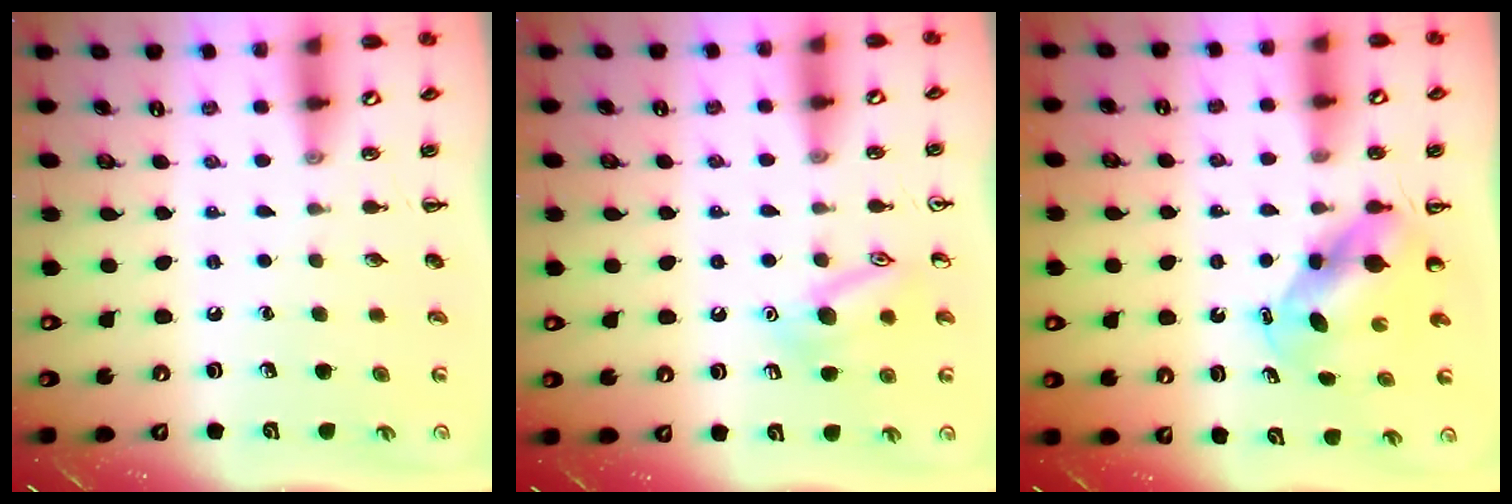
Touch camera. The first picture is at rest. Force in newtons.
{"total": 11.7, "press": 11.7, "slide": 0.7}
{"total": 5.4, "press": 5.4, "slide": 0.8}